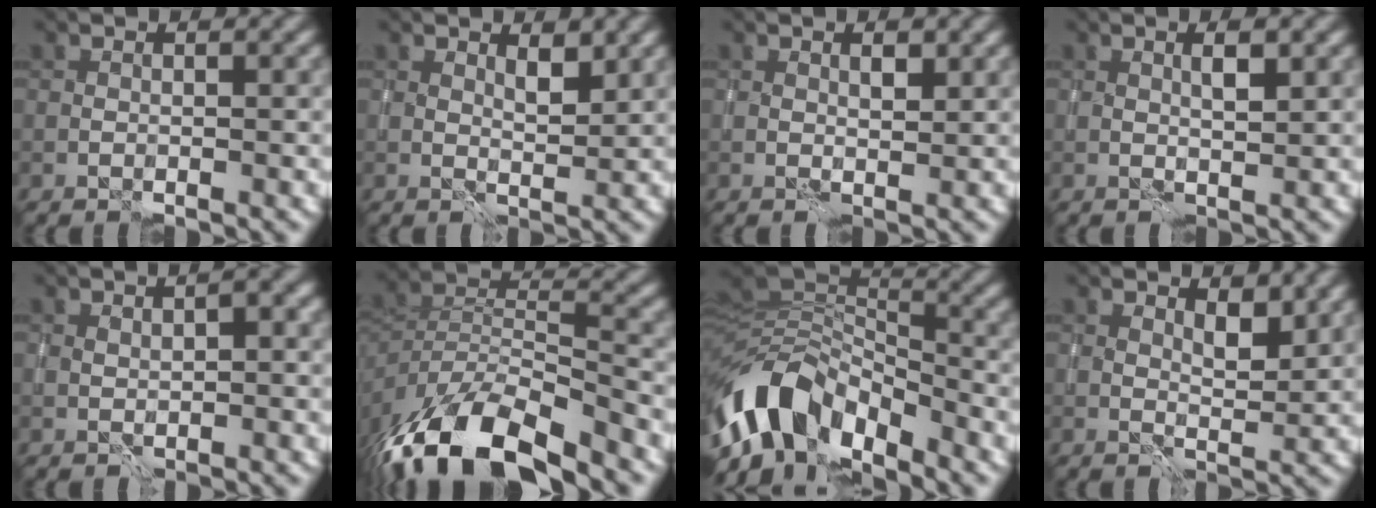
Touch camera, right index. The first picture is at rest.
{"total": 1.8, "force": [1.3, 0.7, 1.1], "torque": [-0.015, -0.007, 0.024]}
{"total": 1.2, "force": [0.7, 0.5, 0.9], "torque": [-0.011, -0.002, 0.011]}
{"total": 1.7, "force": [0.8, 0.2, 1.5], "torque": [-0.021, 0.001, 0.014]}
{"total": 1.5, "force": [0.5, 0.7, 1.3], "torque": [-0.017, 0.000, 0.011]}
{"total": 12.1, "force": [-7.6, 5.0, 8.0], "torque": [-0.154, -0.008, -0.137]}
{"total": 8.8, "force": [-5.1, 5.0, 5.3], "torque": [-0.086, -0.003, -0.098]}
{"total": 2.2, "force": [1.5, 0.9, 1.4], "torque": [-0.018, -0.007, 0.027]}